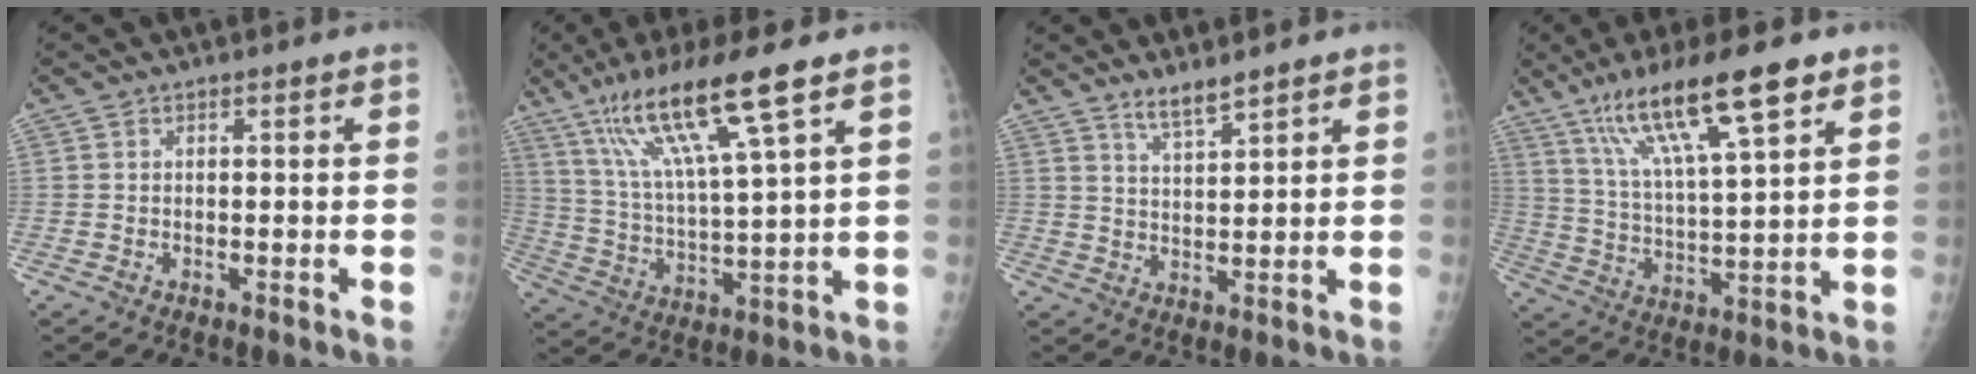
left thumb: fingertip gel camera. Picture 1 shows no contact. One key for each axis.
{"total": 16.8, "fx": 10.0, "fy": 2.3, "fz": 13.3, "tx": -0.247, "ty": -0.030, "tz": 0.190}
{"total": 4.3, "fx": 3.6, "fy": 0.4, "fz": 2.1, "tx": -0.038, "ty": -0.029, "tz": 0.071}
{"total": 17.4, "fx": 10.5, "fy": 3.1, "fz": 13.5, "tx": -0.230, "ty": -0.031, "tz": 0.193}